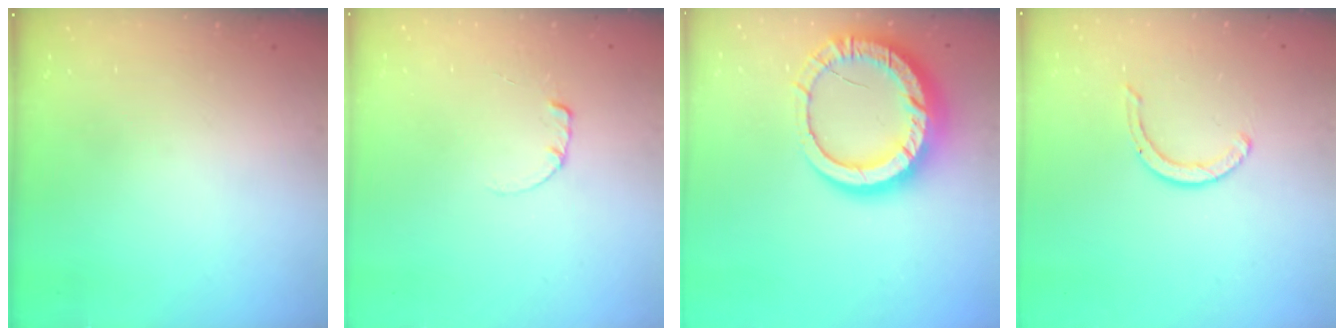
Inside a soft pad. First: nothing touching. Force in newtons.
{"total": 0.6, "press": 0.6, "slide": 0.1}
{"total": 16.2, "press": 16.2, "slide": 1.5}
{"total": 3.8, "press": 3.8, "slide": 0.3}